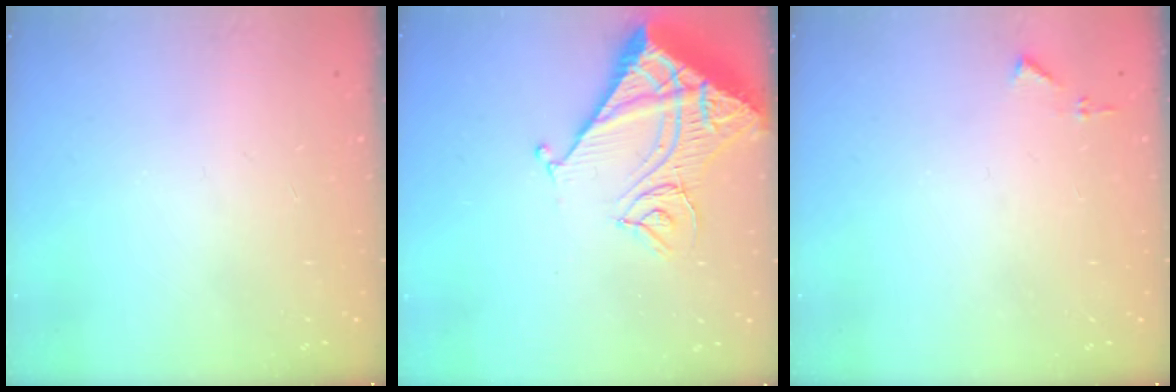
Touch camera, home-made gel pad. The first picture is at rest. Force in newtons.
{"total": 14.7, "press": 14.6, "slide": 1.6}
{"total": 4.4, "press": 4.4, "slide": 0.6}